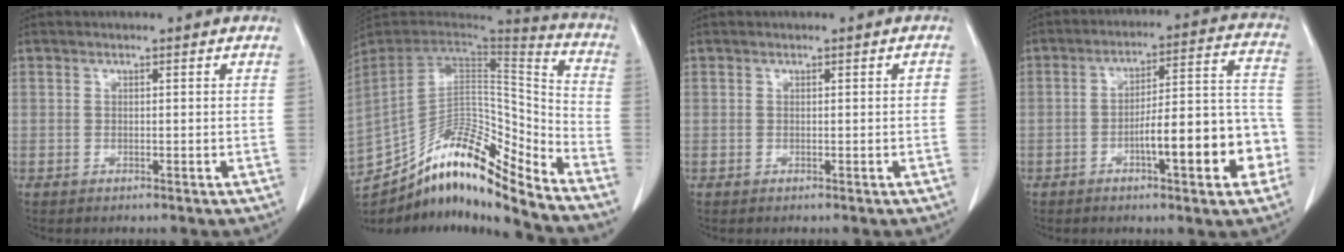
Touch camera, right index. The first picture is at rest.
{"total": 20.4, "force": [-16.9, 2.8, 11.2], "torque": [-0.229, 0.024, -0.299]}
{"total": 0.5, "force": [-0.1, 0.2, 0.4], "torque": [-0.003, 0.002, 0.000]}
{"total": 14.1, "force": [-4.9, 2.8, 12.9], "torque": [-0.172, 0.032, -0.065]}